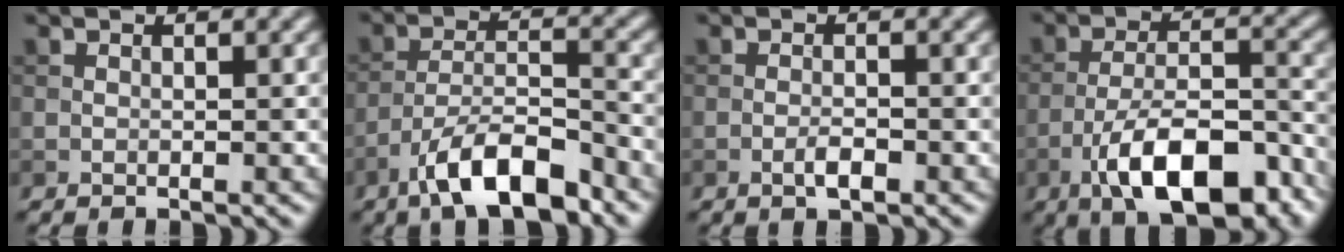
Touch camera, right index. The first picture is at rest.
{"total": 7.7, "force": [-5.2, 2.3, 5.2], "torque": [-0.087, 0.006, -0.096]}
{"total": 1.5, "force": [-0.7, 0.4, 1.3], "torque": [-0.024, 0.000, -0.016]}
{"total": 10.6, "force": [-6.0, 3.8, 7.9], "torque": [-0.127, 0.004, -0.103]}